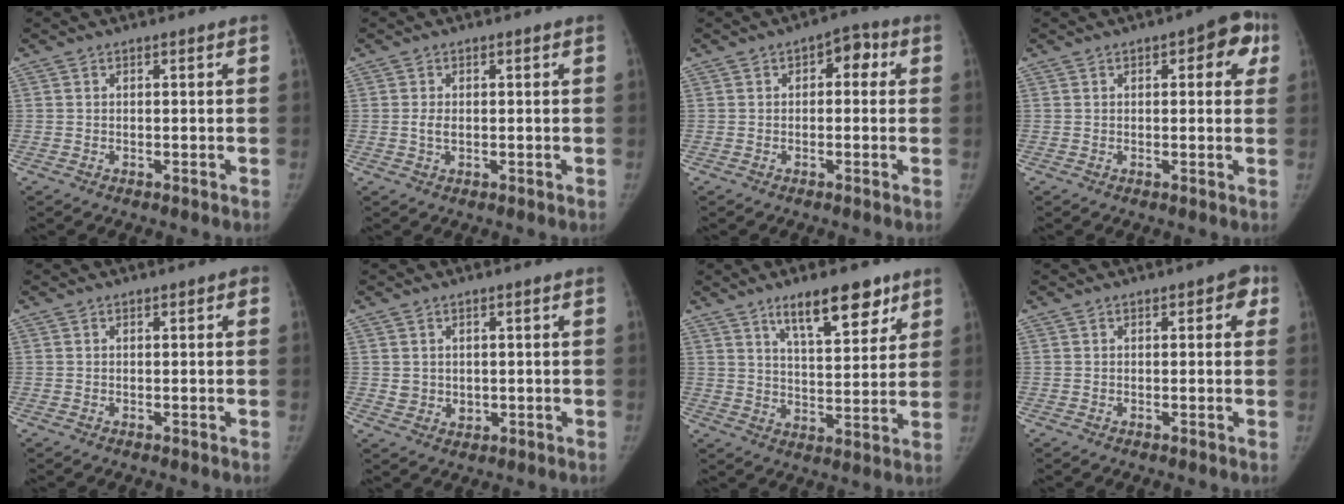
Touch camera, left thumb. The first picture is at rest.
{"total": 1.7, "force": [-0.1, 1.0, 1.3], "torque": [-0.028, -0.001, -0.002]}
{"total": 4.6, "force": [0.9, 2.9, 3.4], "torque": [-0.017, 0.014, 0.001]}
{"total": 7.2, "force": [2.6, 3.2, 5.9], "torque": [-0.033, 0.004, 0.020]}
{"total": 1.1, "force": [0.3, 0.6, 0.9], "torque": [-0.006, 0.003, 0.003]}
{"total": 2.8, "force": [0.4, 2.6, 1.0], "torque": [-0.008, -0.005, 0.016]}
{"total": 12.4, "force": [8.0, 4.5, 8.4], "torque": [-0.100, -0.042, 0.132]}
{"total": 3.1, "force": [1.0, 1.8, 2.4], "torque": [-0.006, 0.004, 0.005]}